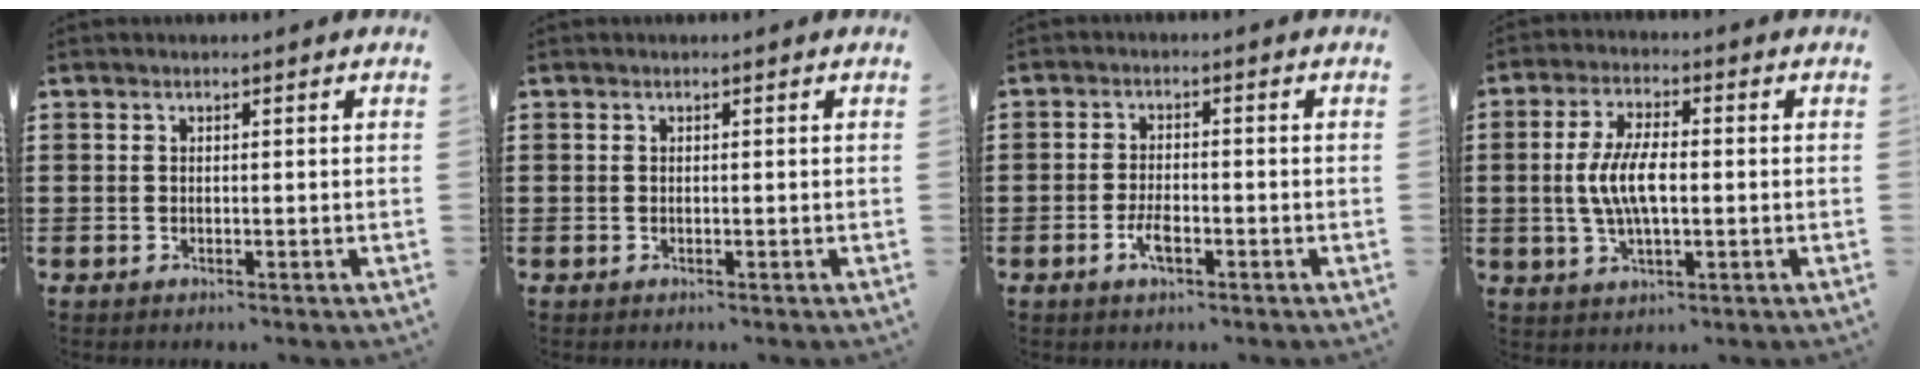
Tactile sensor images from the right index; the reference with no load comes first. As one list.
[{"total": 0.0}, {"total": 3.5, "force": [-1.4, 1.4, 2.8], "torque": [-0.056, 0.001, -0.027]}, {"total": 7.3, "force": [-0.4, 2.8, 6.7], "torque": [-0.149, -0.003, -0.014]}]